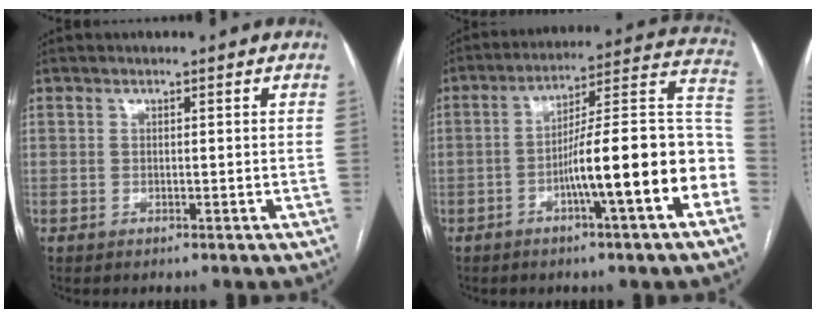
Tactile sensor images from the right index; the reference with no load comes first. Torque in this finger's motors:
{"motor_torque": [2.14, 0.00, 1.05, 0.21]}